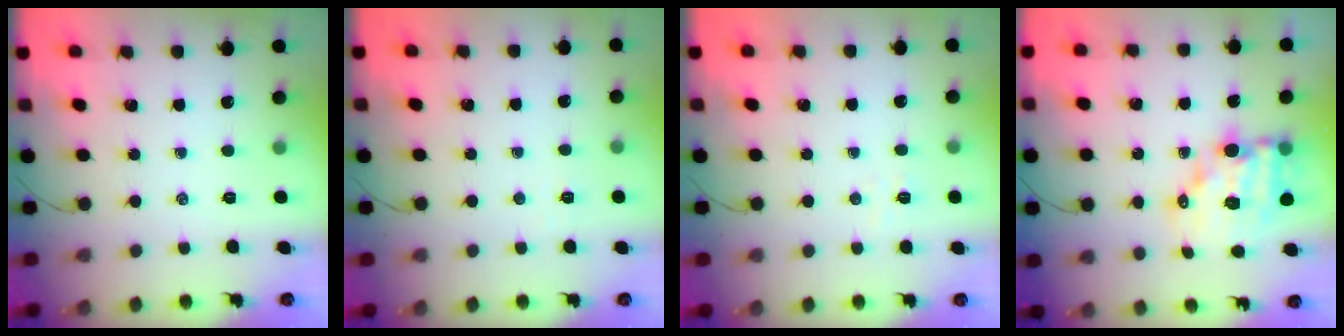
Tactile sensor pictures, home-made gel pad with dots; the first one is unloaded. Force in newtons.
{"total": 1.9, "press": 1.8, "slide": 0.6}
{"total": 3.7, "press": 3.7, "slide": 0.8}
{"total": 12.0, "press": 11.7, "slide": 2.8}